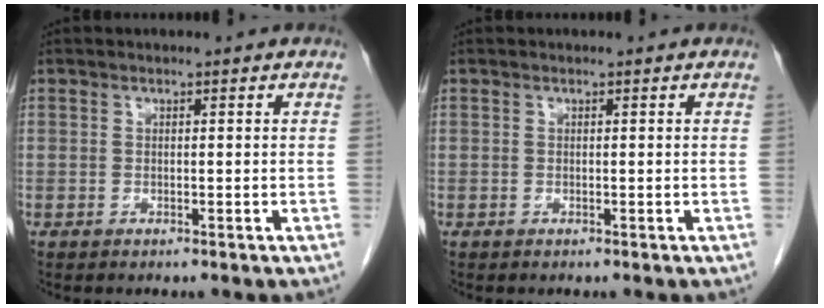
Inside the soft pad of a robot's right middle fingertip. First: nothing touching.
{"total": 0.0}